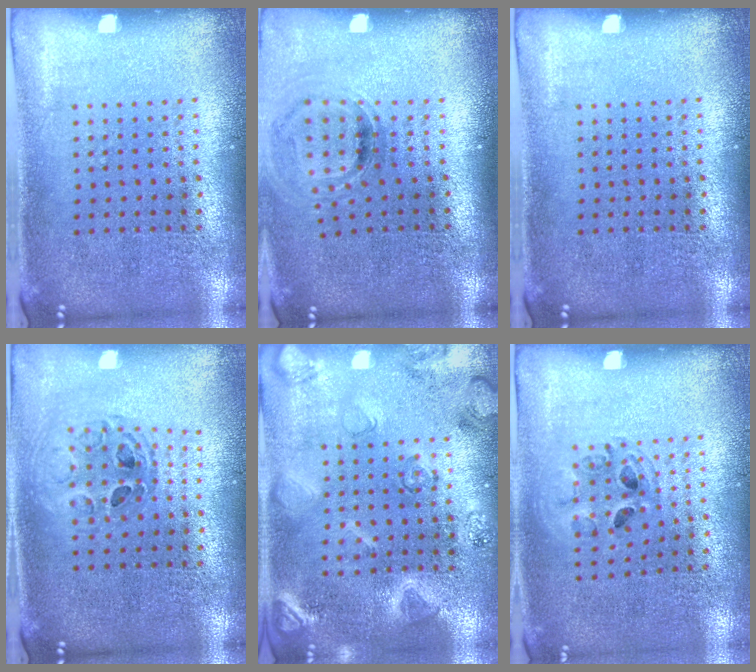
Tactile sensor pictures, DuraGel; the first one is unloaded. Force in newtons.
{"total": 1.0, "press": 0.9, "slide": 0.4}
{"total": 0.0}
{"total": 0.7, "press": 0.7, "slide": 0.1}
{"total": 2.5, "press": 2.5, "slide": 0.1}
{"total": 1.0, "press": 1.0, "slide": 0.1}